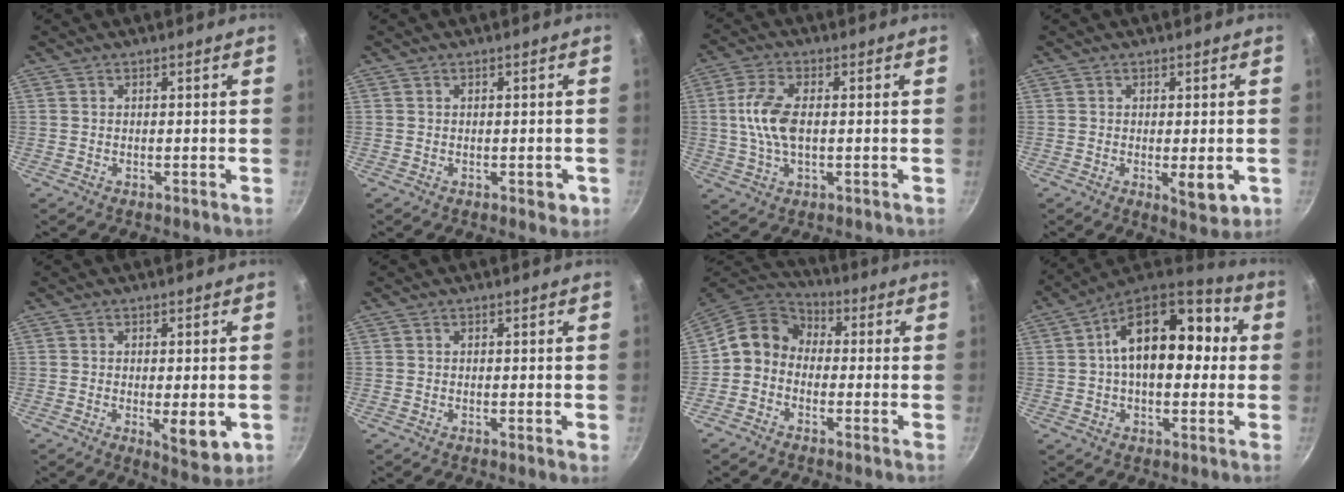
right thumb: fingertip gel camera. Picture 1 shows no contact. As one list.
[{"total": 2.1, "force": [-0.7, 1.1, 1.7], "torque": [-0.005, 0.002, -0.008]}, {"total": 8.7, "force": [0.3, 4.3, 7.5], "torque": [-0.167, 0.006, 0.005]}, {"total": 5.0, "force": [-1.2, 1.7, 4.5], "torque": [-0.057, -0.012, -0.014]}, {"total": 6.4, "force": [-1.4, 2.1, 5.9], "torque": [-0.078, -0.017, -0.016]}, {"total": 1.0, "force": [0.0, 0.2, 1.0], "torque": [-0.014, -0.005, -0.002]}, {"total": 9.1, "force": [-1.4, 7.8, 4.6], "torque": [-0.076, 0.043, -0.043]}, {"total": 19.5, "force": [2.6, 11.1, 15.9], "torque": [-0.214, 0.038, 0.027]}]